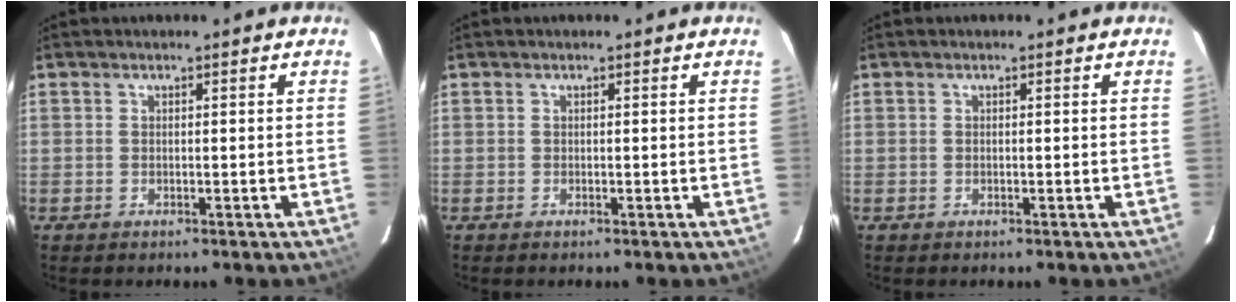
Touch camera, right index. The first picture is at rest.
{"total": 0.0}
{"total": 0.0}